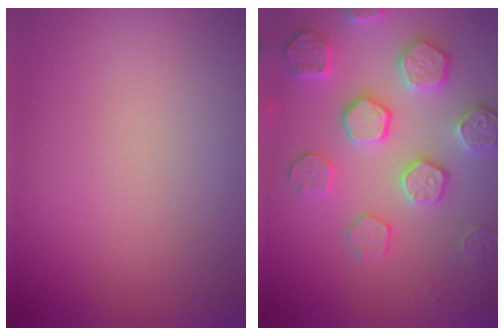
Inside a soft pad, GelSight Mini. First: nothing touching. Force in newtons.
{"total": 5.1, "press": 4.9, "slide": 1.4}